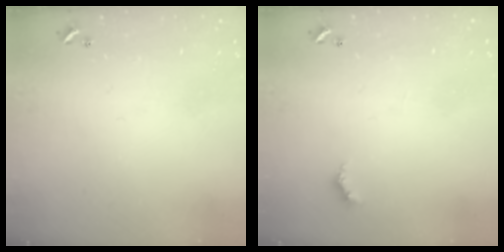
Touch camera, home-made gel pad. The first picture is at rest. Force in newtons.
{"total": 3.4, "press": 3.3, "slide": 0.6}